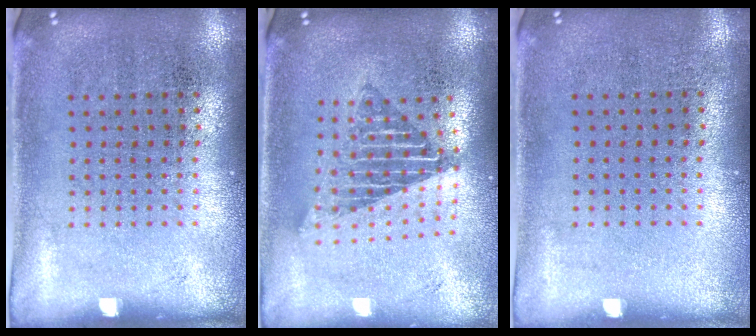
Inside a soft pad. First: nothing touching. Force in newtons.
{"total": 1.6, "press": 1.4, "slide": 0.9}
{"total": 0.0}